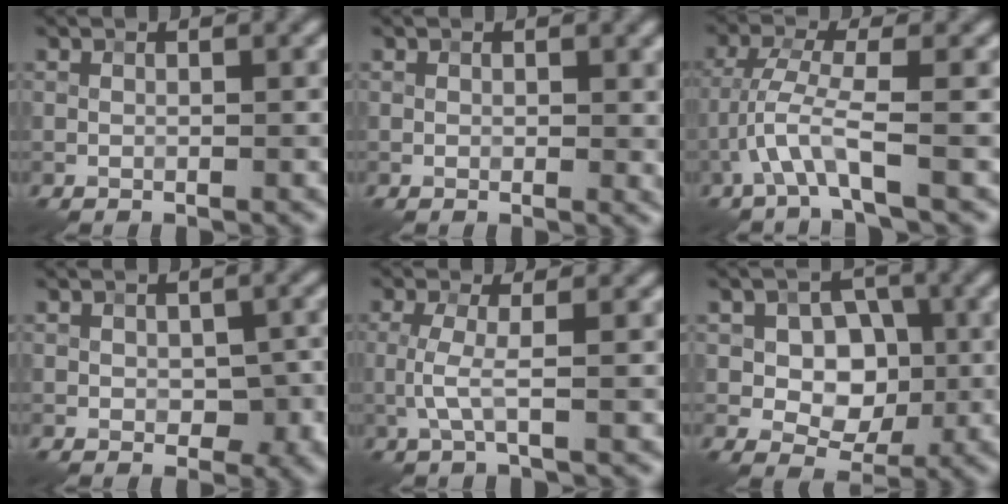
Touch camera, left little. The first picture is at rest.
{"total": 1.1, "force": [0.4, 0.7, 0.7], "torque": [-0.005, -0.004, 0.006]}
{"total": 3.5, "force": [-1.7, 0.1, 3.0], "torque": [-0.068, 0.010, -0.039]}
{"total": 3.3, "force": [-0.3, 2.1, 2.5], "torque": [-0.031, -0.008, -0.001]}
{"total": 2.2, "force": [-0.3, 0.2, 2.2], "torque": [-0.049, 0.001, -0.009]}
{"total": 6.3, "force": [0.2, 4.7, 4.2], "torque": [-0.051, -0.003, -0.005]}